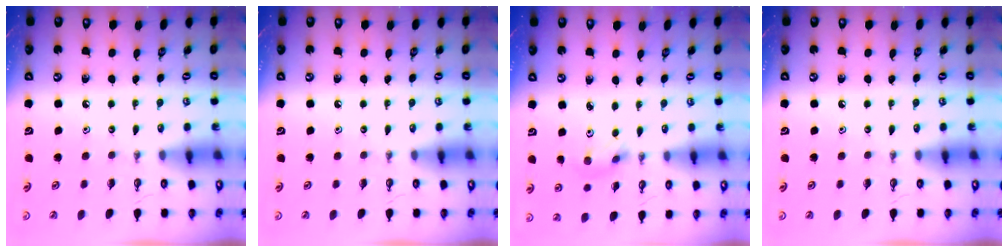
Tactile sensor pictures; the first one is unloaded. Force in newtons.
{"total": 0.0}
{"total": 2.9, "press": 2.7, "slide": 1.2}
{"total": 0.0}